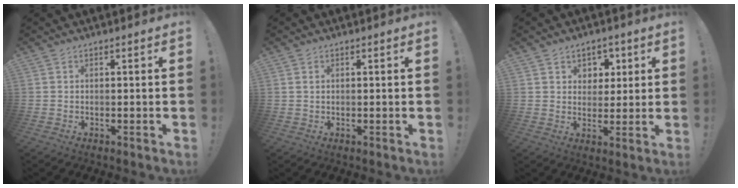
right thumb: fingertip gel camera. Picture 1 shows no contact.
{"total": 0.9, "force": [0.4, 0.6, 0.5], "torque": [-0.012, 0.004, 0.008]}
{"total": 6.3, "force": [2.8, 5.5, 1.1], "torque": [-0.013, -0.020, 0.055]}